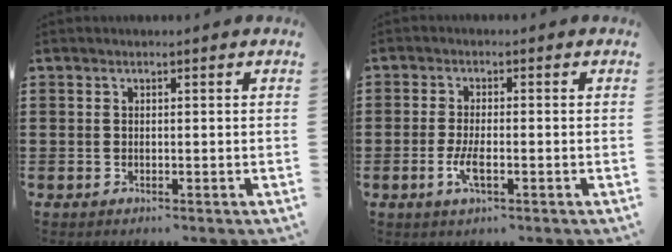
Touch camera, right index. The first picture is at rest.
{"total": 3.6, "force": [-1.3, 0.9, 3.2], "torque": [-0.065, -0.003, -0.027]}